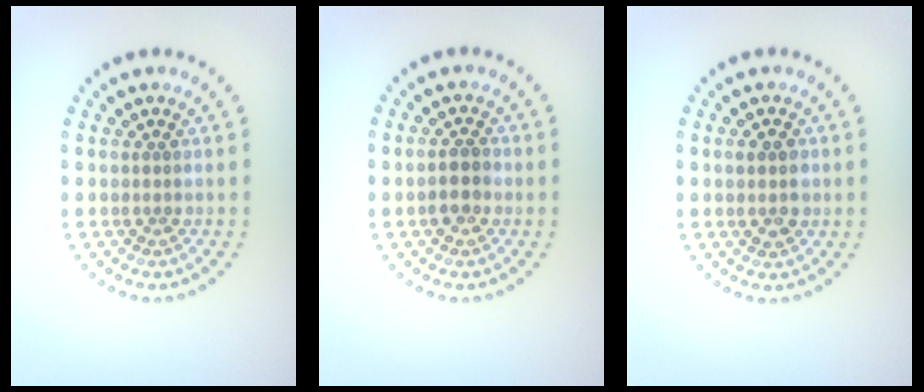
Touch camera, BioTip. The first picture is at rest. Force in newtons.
{"total": 2.2, "press": 2.1, "slide": 0.6}
{"total": 1.9, "press": 1.9, "slide": 0.2}